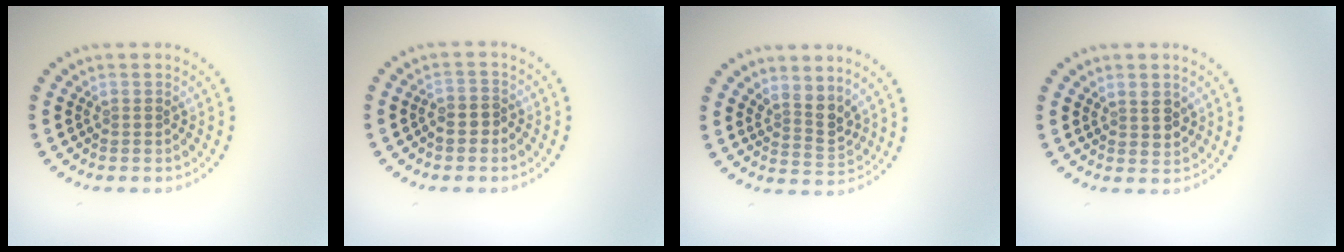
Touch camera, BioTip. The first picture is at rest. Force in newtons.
{"total": 1.4, "press": 1.2, "slide": 0.6}
{"total": 2.6, "press": 1.9, "slide": 1.7}
{"total": 1.8, "press": 1.6, "slide": 0.9}